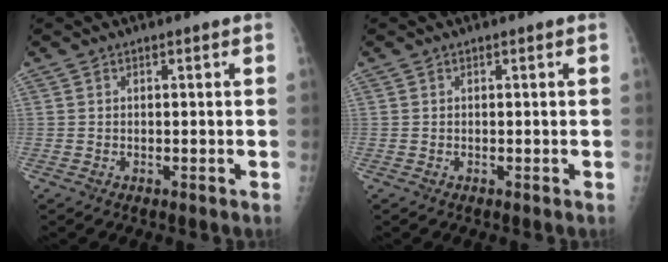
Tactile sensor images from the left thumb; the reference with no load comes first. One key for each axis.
{"total": 0.0}